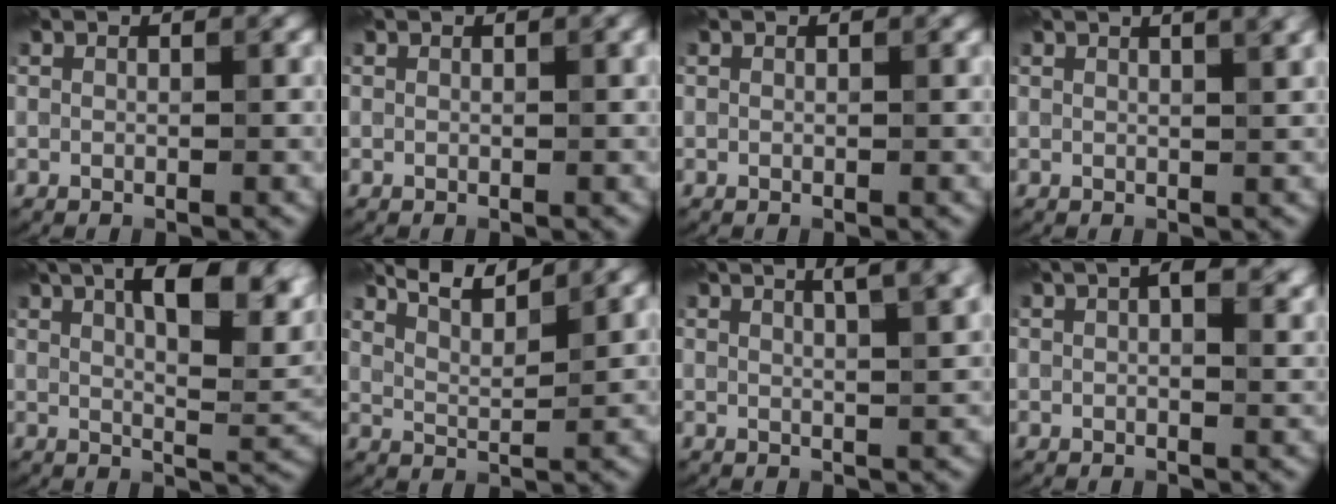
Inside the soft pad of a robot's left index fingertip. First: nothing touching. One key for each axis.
{"total": 0.5, "fx": 0.2, "fy": 0.1, "fz": 0.5, "tx": -0.005, "ty": 0.004, "tz": 0.001}
{"total": 0.0}
{"total": 4.7, "fx": 2.7, "fy": 1.9, "fz": 3.3, "tx": -0.010, "ty": 0.027, "tz": 0.002}
{"total": 11.7, "fx": 5.4, "fy": 3.8, "fz": 9.6, "tx": -0.111, "ty": 0.022, "tz": 0.078}
{"total": 3.7, "fx": 3.2, "fy": 0.5, "fz": 1.6, "tx": -0.027, "ty": 0.004, "tz": 0.051}
{"total": 6.1, "fx": 3.5, "fy": 2.2, "fz": 4.5, "tx": -0.025, "ty": 0.041, "tz": 0.018}
{"total": 4.9, "fx": 2.1, "fy": 2.1, "fz": 3.9, "tx": -0.041, "ty": 0.009, "tz": 0.023}